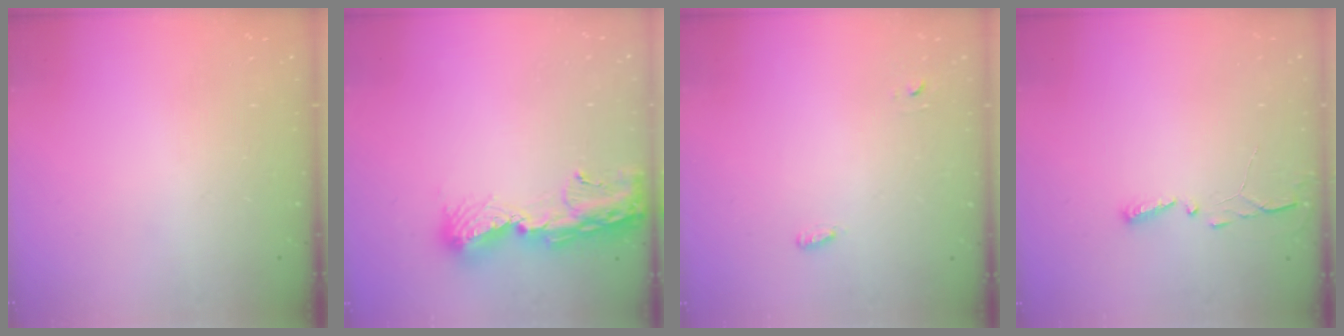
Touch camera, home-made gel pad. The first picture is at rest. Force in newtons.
{"total": 12.9, "press": 12.9, "slide": 1.3}
{"total": 2.8, "press": 2.7, "slide": 0.6}
{"total": 2.9, "press": 2.9, "slide": 0.4}